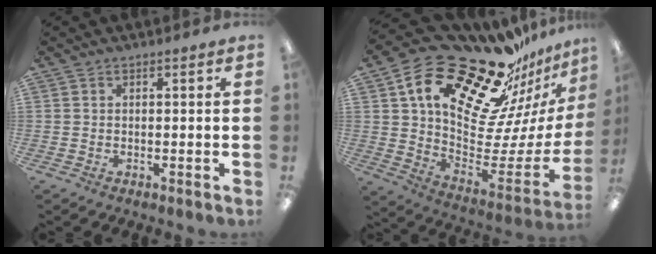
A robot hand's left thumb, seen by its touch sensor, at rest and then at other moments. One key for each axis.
{"total": 27.4, "fx": 19.5, "fy": 13.0, "fz": 14.1, "tx": -0.210, "ty": -0.144, "tz": 0.356}